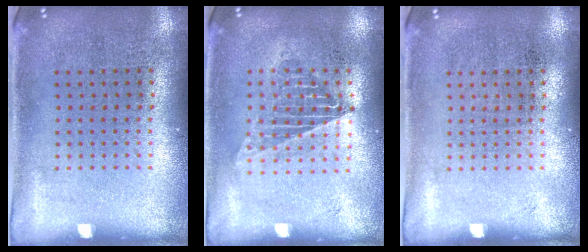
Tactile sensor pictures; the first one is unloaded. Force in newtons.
{"total": 1.3, "press": 1.2, "slide": 0.5}
{"total": 0.0}